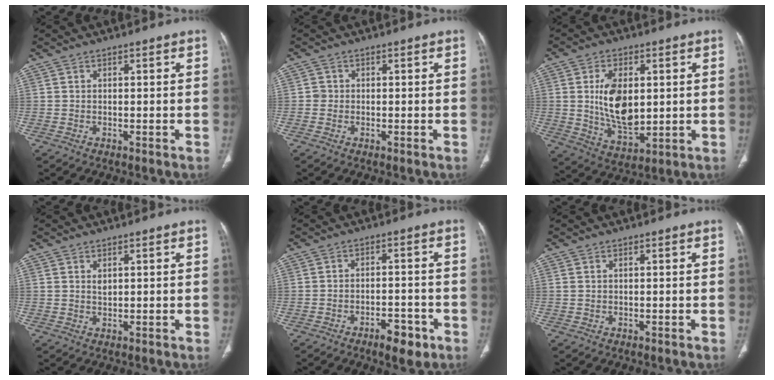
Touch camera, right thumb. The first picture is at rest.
{"total": 1.1, "force": [-0.1, 1.1, 0.2], "torque": [0.004, 0.004, -0.002]}
{"total": 12.3, "force": [1.6, 7.0, 10.0], "torque": [-0.162, -0.018, 0.040]}
{"total": 1.3, "force": [0.6, 0.7, 0.9], "torque": [-0.012, -0.003, 0.015]}
{"total": 5.9, "force": [-3.5, 2.5, 4.1], "torque": [-0.050, 0.020, -0.048]}
{"total": 0.5, "force": [0.2, 0.3, 0.4], "torque": [-0.012, 0.010, 0.008]}